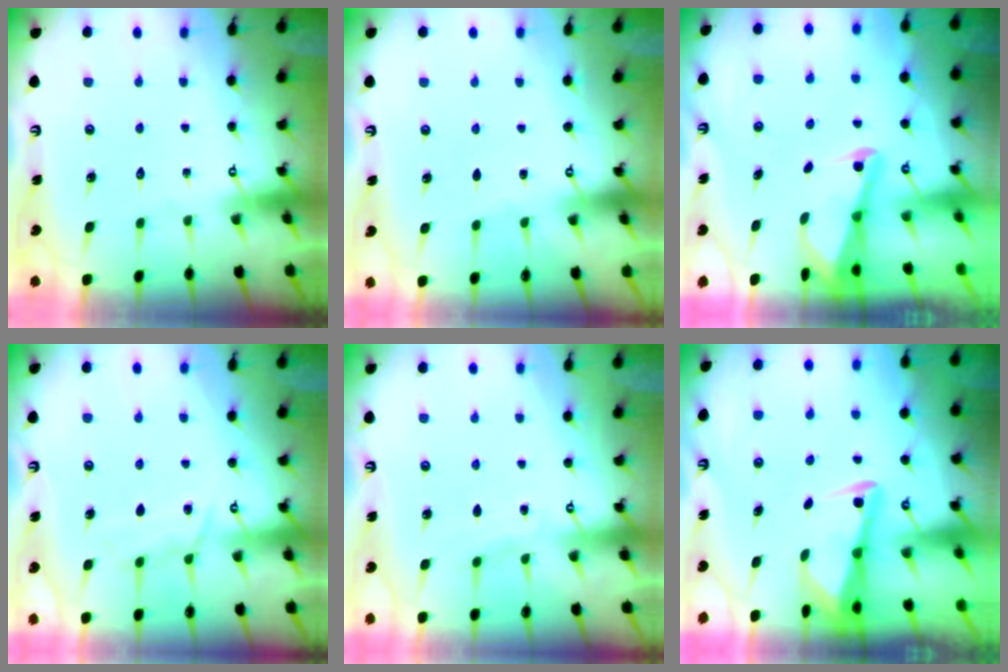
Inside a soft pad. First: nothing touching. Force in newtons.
{"total": 0.0}
{"total": 2.2, "press": 2.2, "slide": 0.3}
{"total": 6.6, "press": 6.5, "slide": 0.6}
{"total": 4.0, "press": 3.9, "slide": 0.6}
{"total": 2.9, "press": 2.9, "slide": 0.4}